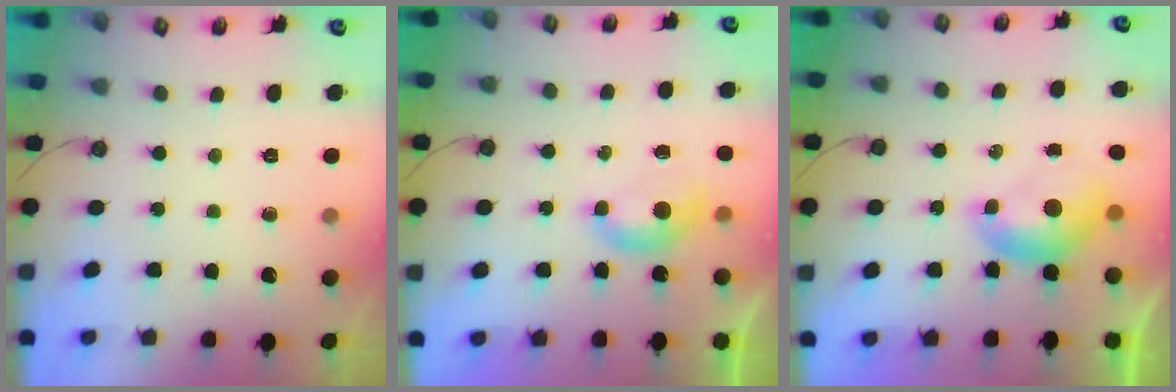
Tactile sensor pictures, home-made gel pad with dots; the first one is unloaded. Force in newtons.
{"total": 1.6, "press": 1.4, "slide": 0.6}
{"total": 0.0}